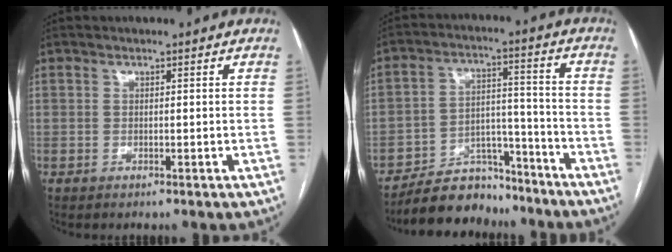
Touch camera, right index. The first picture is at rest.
{"total": 10.5, "force": [-9.5, 4.1, 1.9], "torque": [-0.019, 0.037, -0.161]}